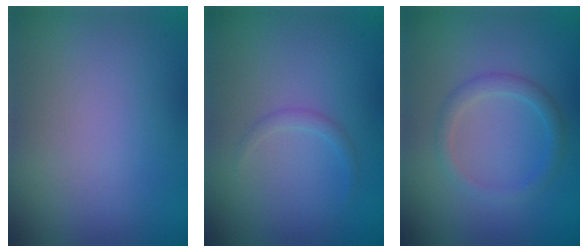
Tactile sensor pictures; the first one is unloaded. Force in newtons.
{"total": 0.9, "press": 0.9, "slide": 0.0}
{"total": 1.9, "press": 1.9, "slide": 0.1}